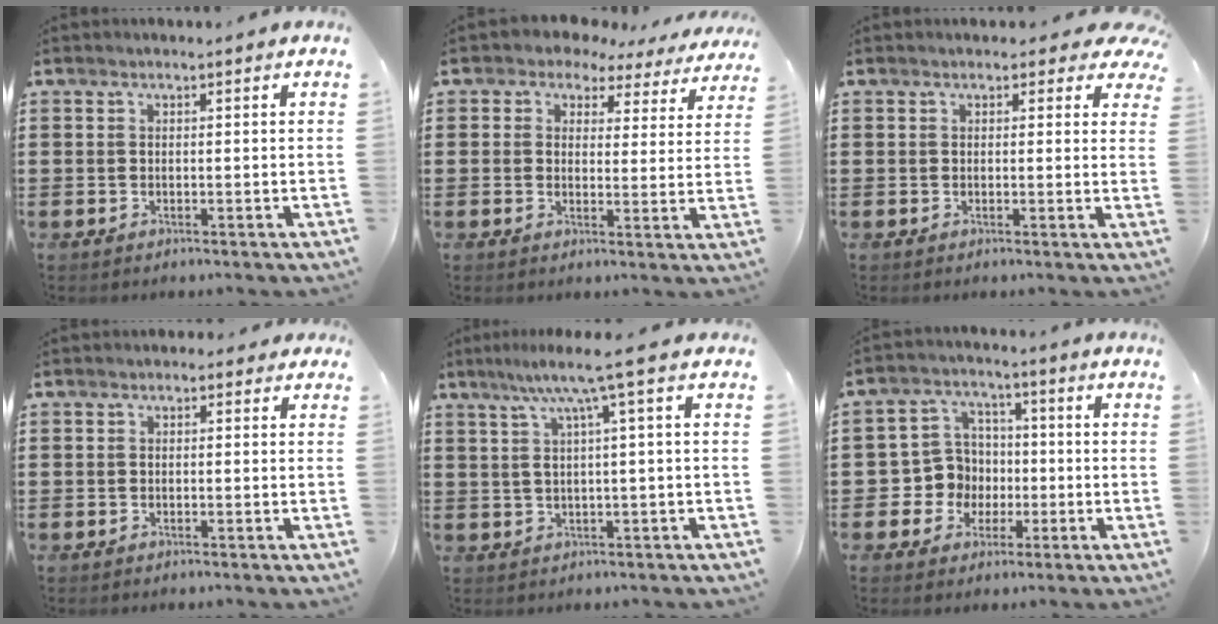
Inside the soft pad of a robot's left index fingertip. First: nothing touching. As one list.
[{"total": 3.5, "force": [2.7, 2.1, 0.7], "torque": [-0.026, -0.017, 0.042]}, {"total": 2.0, "force": [1.6, 0.9, 0.8], "torque": [-0.006, -0.001, 0.025]}, {"total": 0.8, "force": [-0.2, 0.7, 0.3], "torque": [-0.008, 0.002, -0.005]}, {"total": 5.9, "force": [2.0, -0.5, 5.5], "torque": [-0.113, 0.000, 0.026]}, {"total": 7.1, "force": [-0.6, 6.9, 1.3], "torque": [-0.060, 0.009, -0.008]}]